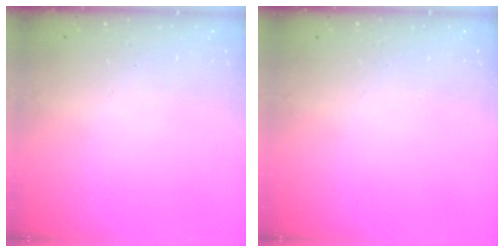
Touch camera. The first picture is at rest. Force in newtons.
{"total": 0.0}